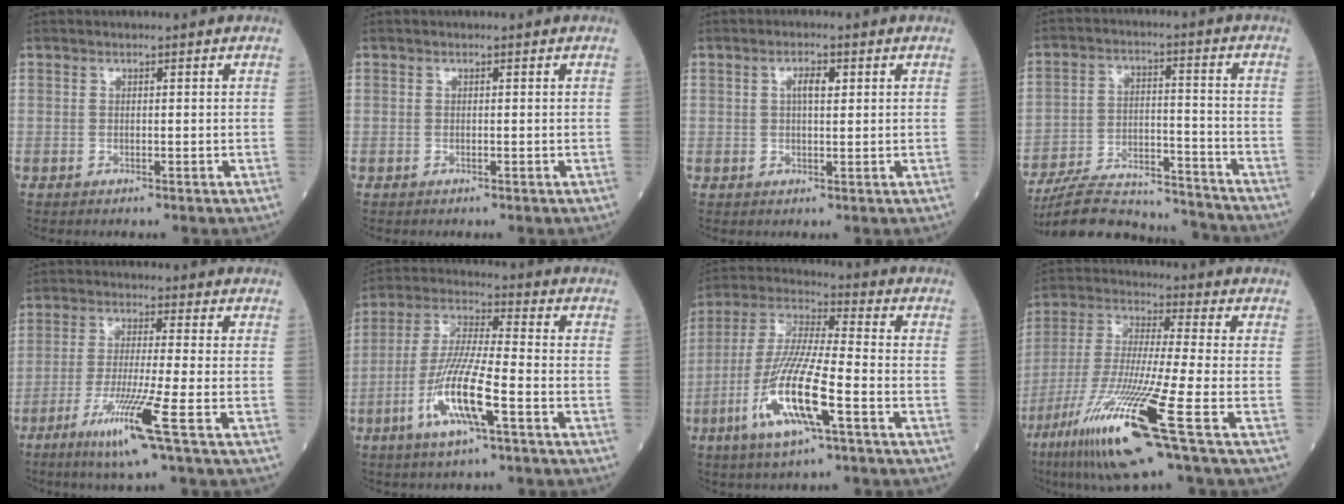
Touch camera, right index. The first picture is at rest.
{"total": 0.0}
{"total": 2.7, "force": [0.9, 0.8, 2.4], "torque": [-0.044, 0.002, 0.014]}
{"total": 17.7, "force": [-16.9, 3.1, 4.3], "torque": [-0.090, 0.016, -0.257]}
{"total": 9.6, "force": [-4.6, -1.2, 8.4], "torque": [-0.160, -0.029, -0.091]}
{"total": 12.1, "force": [-4.6, 1.1, 11.1], "torque": [-0.223, -0.008, -0.091]}
{"total": 15.0, "force": [-5.5, 1.7, 13.8], "torque": [-0.286, -0.013, -0.106]}
{"total": 18.1, "force": [-8.7, -0.5, 15.9], "torque": [-0.340, -0.050, -0.167]}